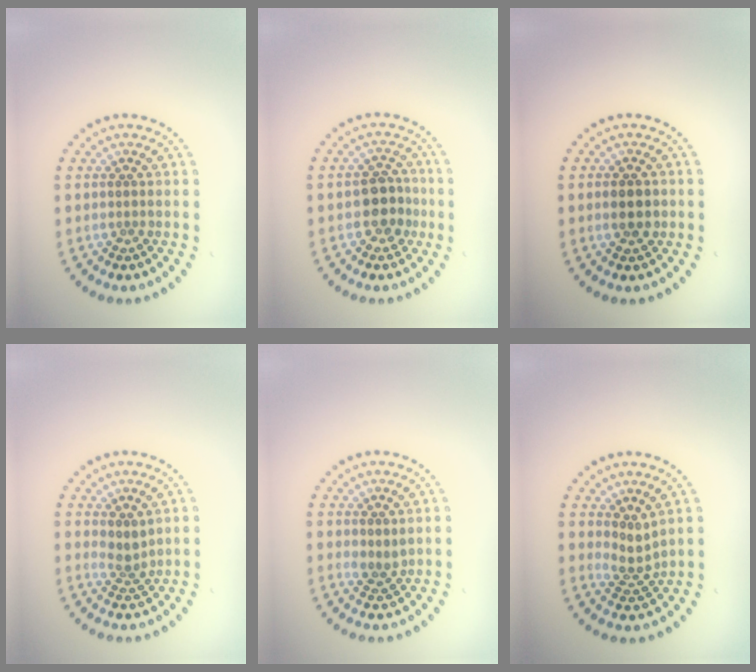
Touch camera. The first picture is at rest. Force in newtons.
{"total": 3.4, "press": 3.3, "slide": 0.9}
{"total": 2.5, "press": 2.4, "slide": 0.2}
{"total": 1.7, "press": 1.3, "slide": 1.1}
{"total": 1.3, "press": 1.2, "slide": 0.7}
{"total": 2.2, "press": 1.6, "slide": 1.6}